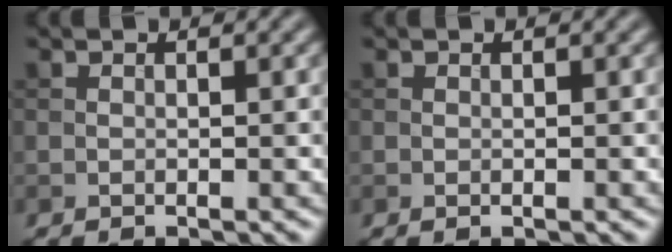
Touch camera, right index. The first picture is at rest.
{"total": 0.0}